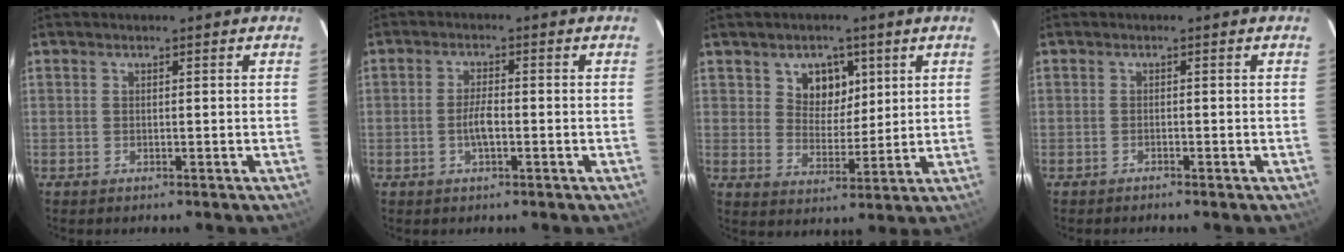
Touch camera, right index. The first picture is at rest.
{"total": 3.3, "force": [-1.0, 1.0, 3.0], "torque": [-0.060, 0.003, -0.019]}
{"total": 6.9, "force": [3.1, 5.3, 3.0], "torque": [-0.045, 0.005, 0.058]}
{"total": 0.7, "force": [-0.6, -0.1, 0.1], "torque": [-0.002, -0.002, -0.012]}